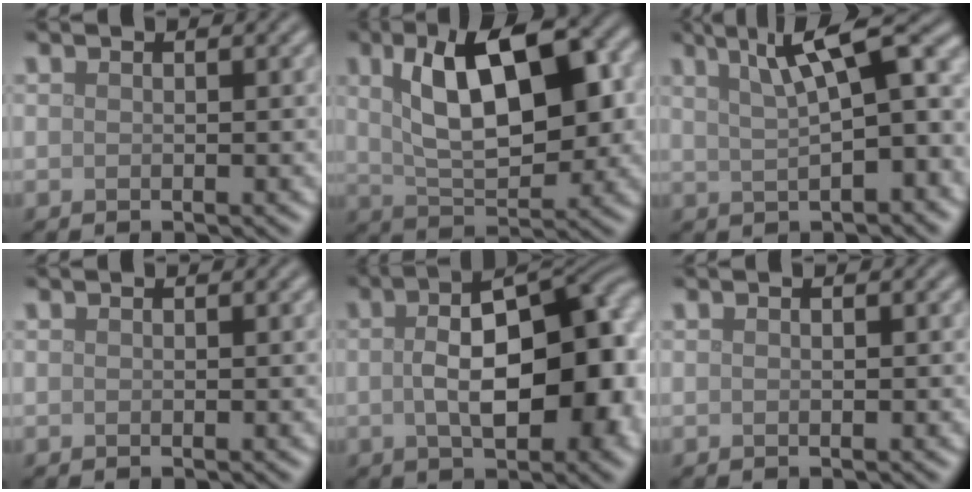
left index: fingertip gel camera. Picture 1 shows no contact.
{"total": 10.0, "force": [2.5, 4.6, 8.6], "torque": [-0.131, 0.011, 0.038]}
{"total": 9.5, "force": [3.2, 2.9, 8.4], "torque": [-0.126, 0.027, 0.054]}
{"total": 0.0}
{"total": 14.1, "force": [0.3, 6.6, 12.4], "torque": [-0.146, 0.023, 0.001]}
{"total": 0.0}